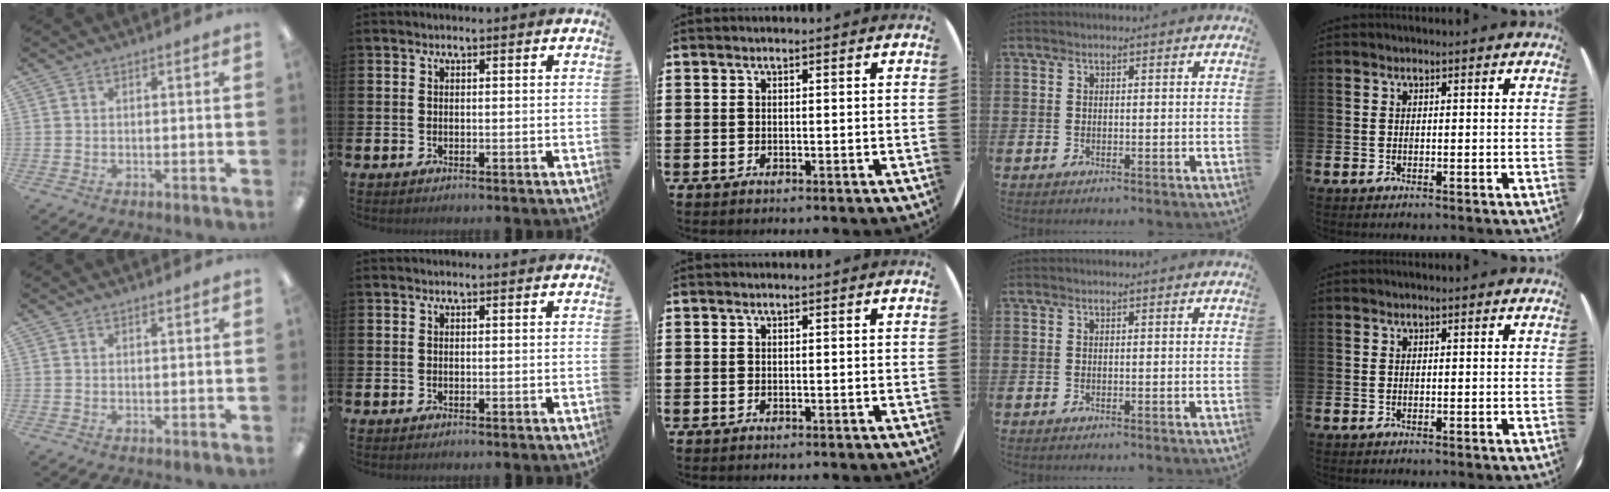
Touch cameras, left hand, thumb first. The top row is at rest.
{"thumb": {"total": 0.7, "force": [0.6, 0.1, 0.3], "torque": [-0.006, 0.001, 0.011]}}